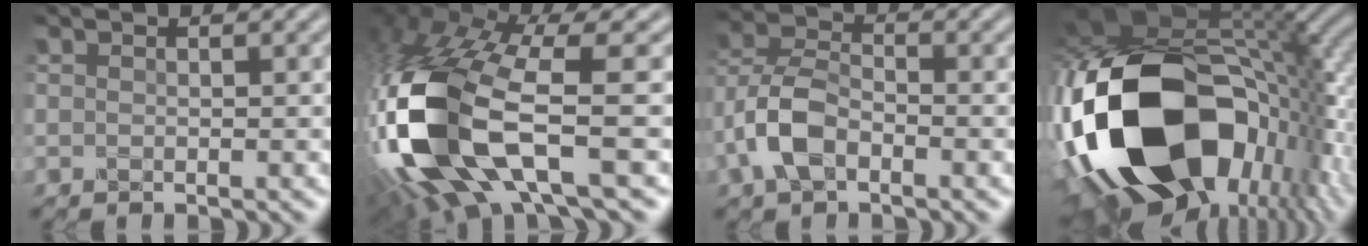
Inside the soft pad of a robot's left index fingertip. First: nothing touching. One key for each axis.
{"total": 14.1, "fx": -3.8, "fy": 5.7, "fz": 12.4, "tx": -0.299, "ty": -0.018, "tz": -0.069}
{"total": 5.1, "fx": -2.4, "fy": 2.9, "fz": 3.5, "tx": -0.079, "ty": 0.007, "tz": -0.059}
{"total": 20.1, "fx": -5.1, "fy": 11.7, "fz": 15.5, "tx": -0.319, "ty": -0.029, "tz": -0.072}